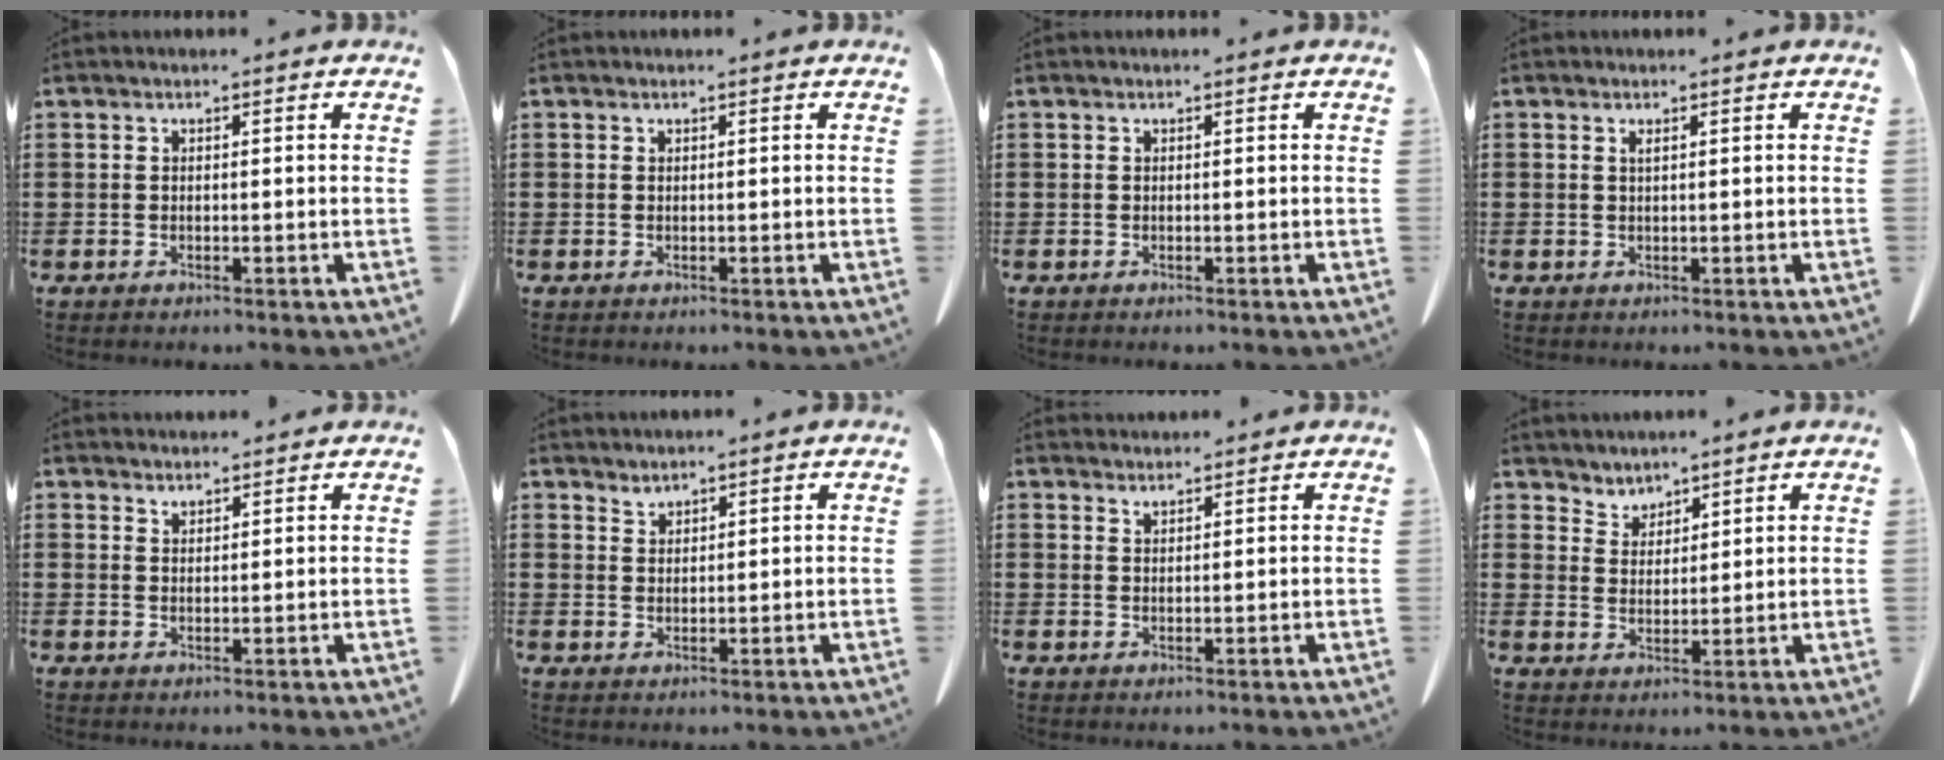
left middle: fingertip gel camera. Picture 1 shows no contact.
{"total": 0.0}
{"total": 0.0}
{"total": 0.6, "force": [0.4, 0.1, 0.4], "torque": [-0.011, 0.000, 0.008]}
{"total": 1.9, "force": [1.9, 0.4, 0.0], "torque": [-0.005, 0.001, 0.037]}
{"total": 1.8, "force": [1.8, 0.3, -0.2], "torque": [-0.001, -0.001, 0.035]}
{"total": 1.8, "force": [1.7, 0.3, 0.2], "torque": [-0.008, 0.001, 0.034]}
{"total": 3.4, "force": [3.1, 1.2, -0.6], "torque": [-0.003, -0.009, 0.058]}